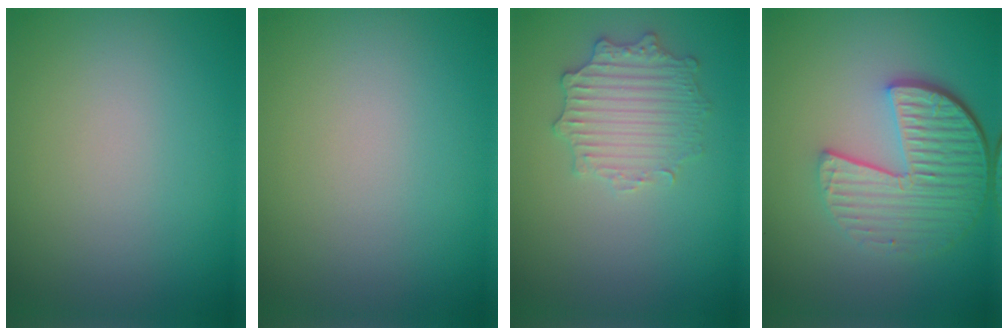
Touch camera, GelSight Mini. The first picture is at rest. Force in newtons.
{"total": 0.0}
{"total": 2.9, "press": 2.9, "slide": 0.1}
{"total": 6.2, "press": 4.4, "slide": 4.4}